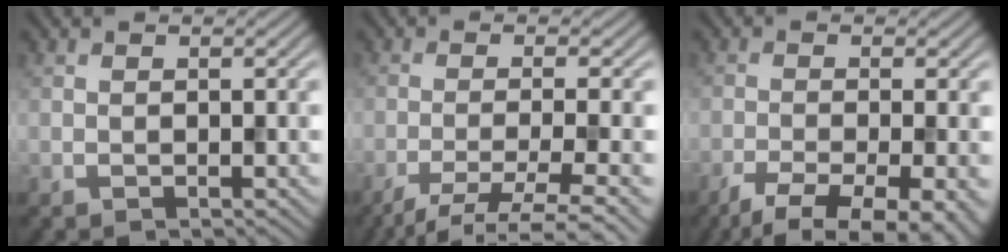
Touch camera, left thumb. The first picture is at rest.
{"total": 6.2, "force": [-3.6, 1.2, 5.0], "torque": [-0.079, -0.002, -0.065]}
{"total": 8.5, "force": [-5.6, 2.1, 6.1], "torque": [-0.099, -0.020, -0.083]}